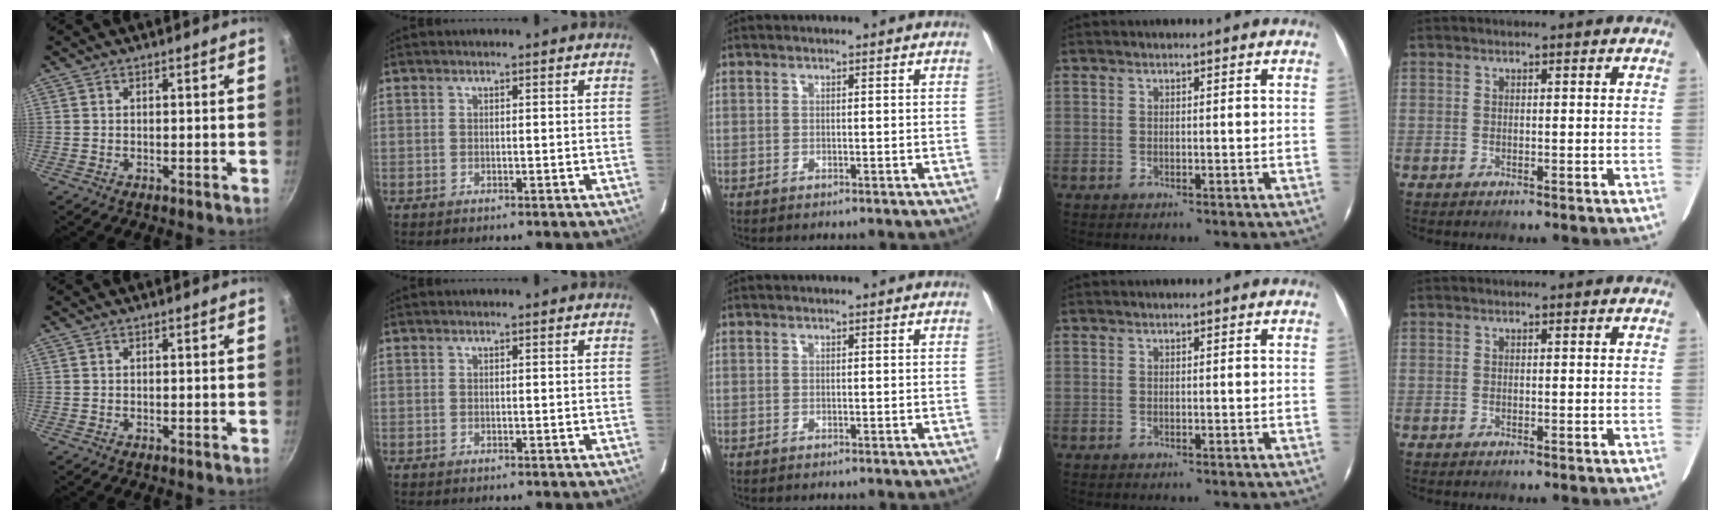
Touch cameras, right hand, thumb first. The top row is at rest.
{}